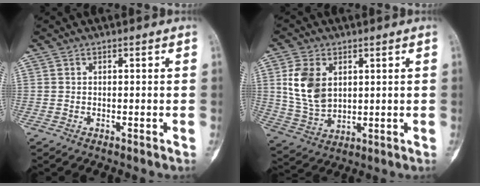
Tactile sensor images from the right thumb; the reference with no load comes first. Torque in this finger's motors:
{"motor_torque": [0.76, 1.53, 1.41, 0.25, 0.29]}